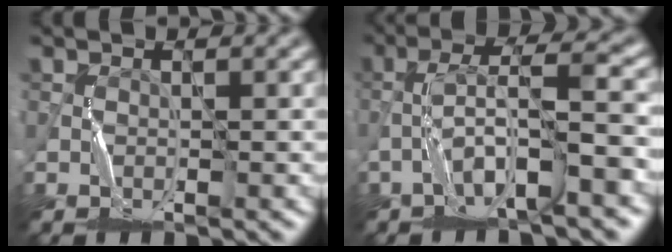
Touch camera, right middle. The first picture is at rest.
{"total": 6.4, "force": [-2.7, 1.0, 5.7], "torque": [-0.106, 0.021, -0.054]}